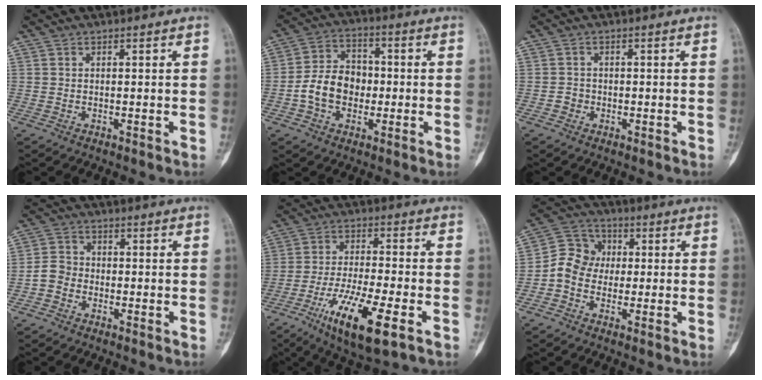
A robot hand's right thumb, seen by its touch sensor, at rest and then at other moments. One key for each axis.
{"total": 10.2, "fx": -1.7, "fy": 7.7, "fz": 6.4, "tx": -0.091, "ty": 0.032, "tz": -0.038}
{"total": 1.5, "fx": -0.6, "fy": 1.4, "fz": 0.3, "tx": 0.004, "ty": 0.008, "tz": -0.014}
{"total": 4.1, "fx": -1.6, "fy": 3.4, "fz": 1.7, "tx": -0.021, "ty": 0.015, "tz": -0.039}
{"total": 15.6, "fx": -7.0, "fy": 4.0, "fz": 13.3, "tx": -0.251, "ty": 0.008, "tz": -0.116}
{"total": 7.7, "fx": -0.9, "fy": 6.8, "fz": 3.6, "tx": -0.041, "ty": 0.030, "tz": -0.033}